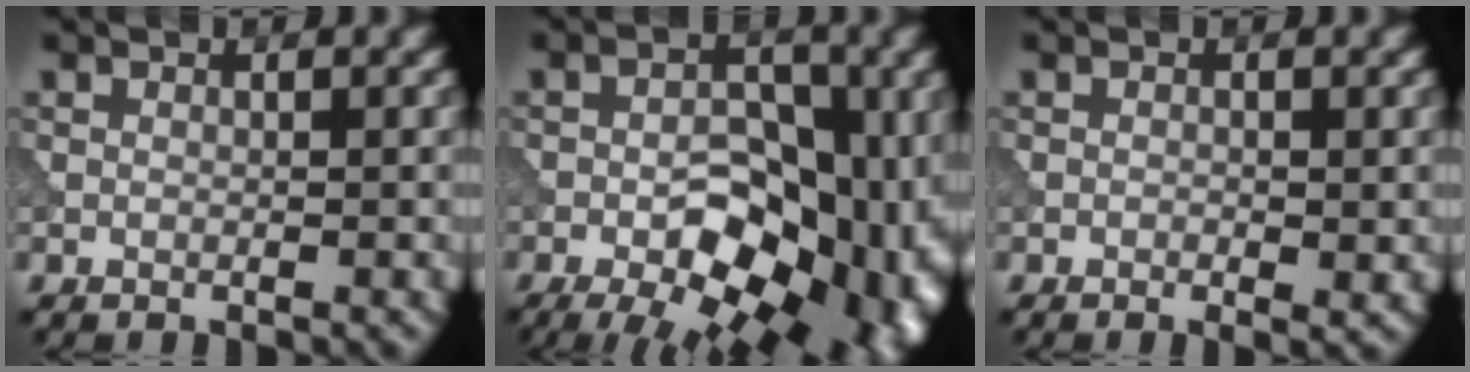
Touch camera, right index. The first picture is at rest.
{"total": 17.7, "force": [-6.4, 9.9, 13.2], "torque": [-0.126, 0.006, -0.080]}
{"total": 1.1, "force": [-0.1, 0.4, 1.0], "torque": [-0.010, -0.005, -0.001]}